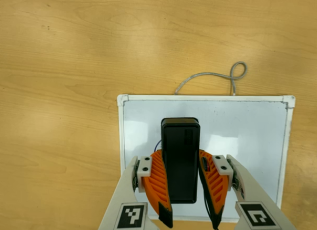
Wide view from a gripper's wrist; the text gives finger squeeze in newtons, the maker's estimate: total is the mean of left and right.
{"total": 8.2, "left": 6.2, "right": 10.3}